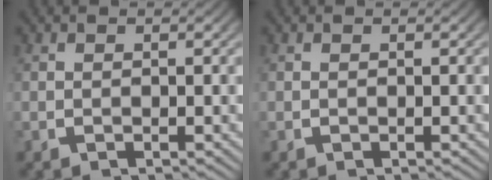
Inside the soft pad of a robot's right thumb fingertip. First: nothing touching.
{"total": 0.0}